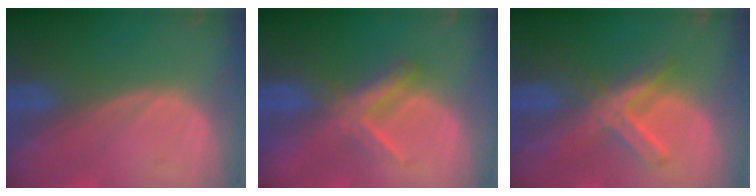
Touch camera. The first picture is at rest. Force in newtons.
{"total": 5.5, "press": 5.5, "slide": 0.7}
{"total": 7.0, "press": 6.2, "slide": 3.2}